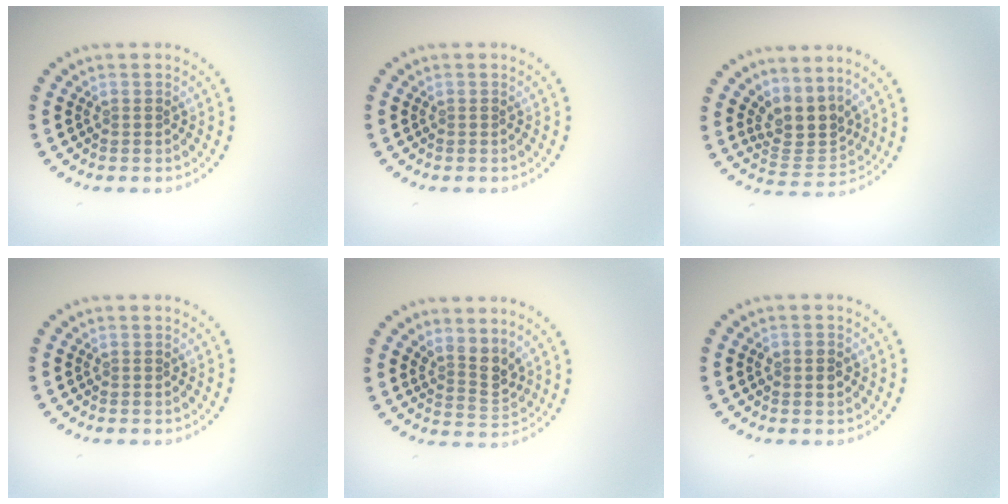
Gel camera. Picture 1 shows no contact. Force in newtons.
{"total": 0.0}
{"total": 3.5, "press": 2.6, "slide": 2.4}
{"total": 0.0}
{"total": 2.8, "press": 2.0, "slide": 1.9}
{"total": 1.4, "press": 1.4, "slide": 0.1}